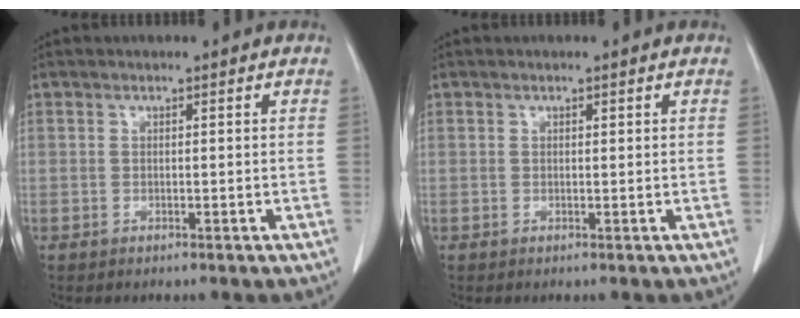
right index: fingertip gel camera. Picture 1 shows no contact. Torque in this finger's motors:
{"motor_torque": [-0.14, 0.20, 0.05, -0.01]}